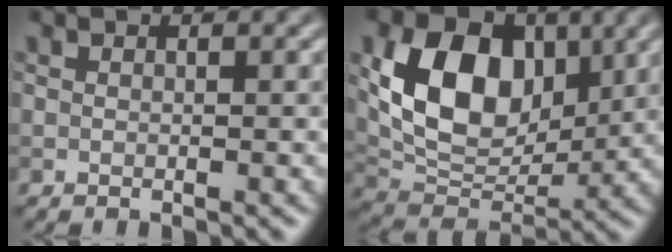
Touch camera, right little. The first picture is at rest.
{"total": 10.2, "force": [2.5, 7.1, 6.9], "torque": [-0.129, -0.004, 0.048]}